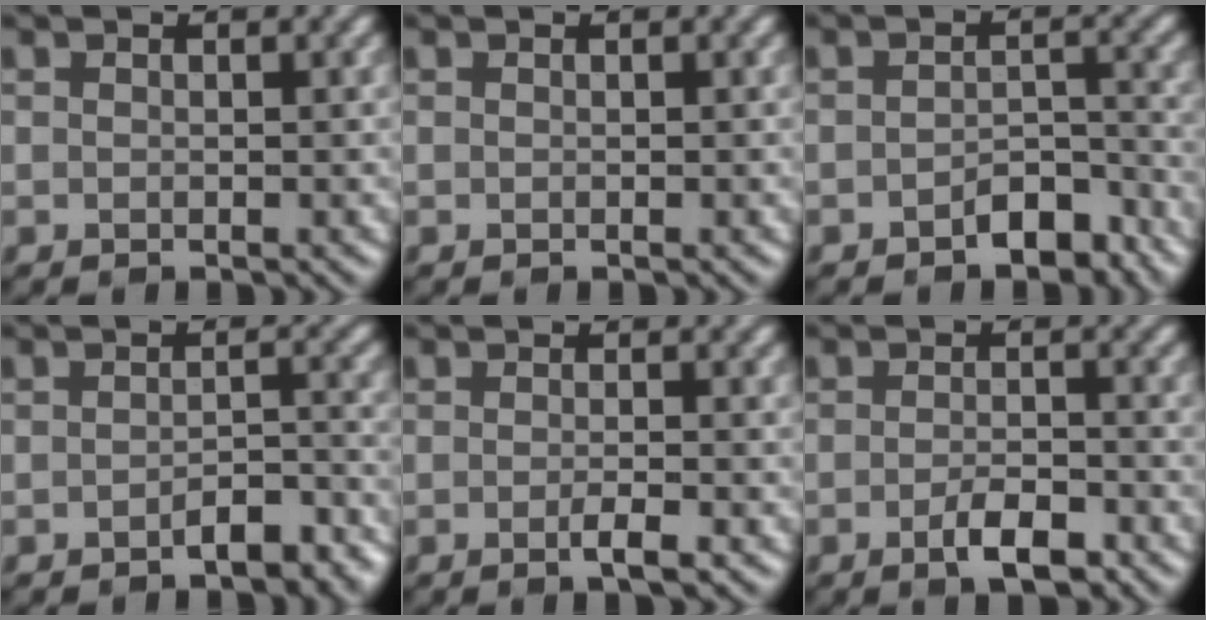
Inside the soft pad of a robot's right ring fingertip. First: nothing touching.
{"total": 0.0}
{"total": 3.5, "force": [-2.3, 1.7, 2.0], "torque": [-0.026, 0.008, -0.035]}
{"total": 3.4, "force": [-2.2, 1.3, 2.3], "torque": [-0.032, 0.006, -0.031]}
{"total": 1.9, "force": [-0.7, 0.4, 1.7], "torque": [-0.024, 0.000, -0.016]}
{"total": 3.2, "force": [-1.7, 1.0, 2.5], "torque": [-0.045, -0.001, -0.028]}